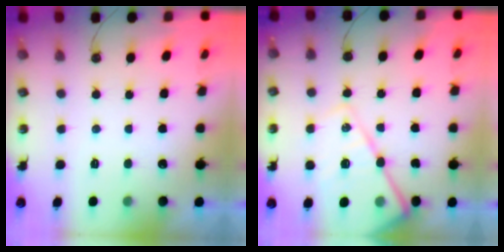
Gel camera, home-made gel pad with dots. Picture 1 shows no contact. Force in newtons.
{"total": 17.2, "press": 17.1, "slide": 1.9}